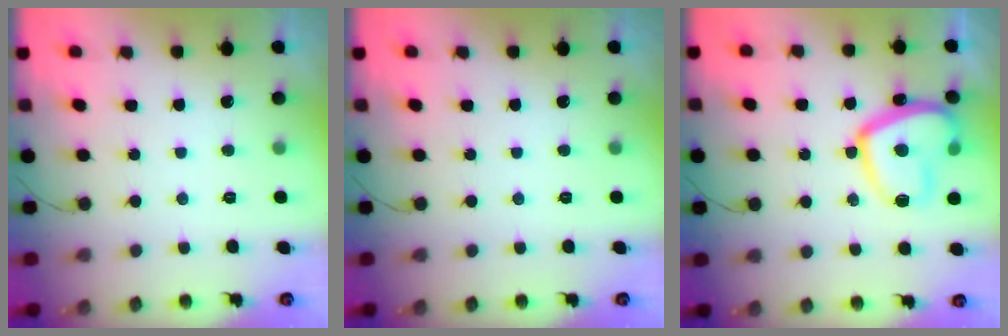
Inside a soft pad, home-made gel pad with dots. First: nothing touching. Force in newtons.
{"total": 0.0}
{"total": 16.8, "press": 16.7, "slide": 1.5}